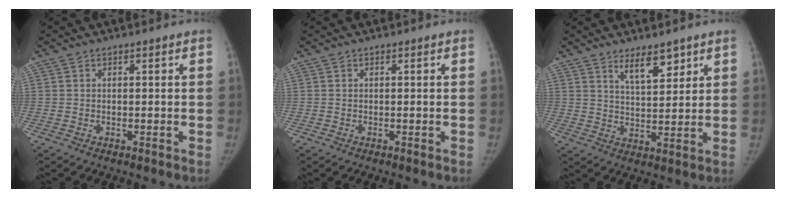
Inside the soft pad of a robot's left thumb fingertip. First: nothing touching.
{"total": 0.0}
{"total": 6.3, "force": [4.2, 2.3, 4.1], "torque": [-0.048, -0.035, 0.071]}